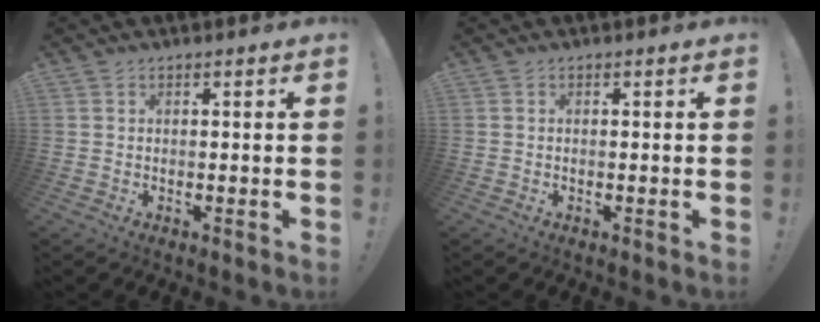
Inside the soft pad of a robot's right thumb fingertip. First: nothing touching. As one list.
[{"total": 0.0}]